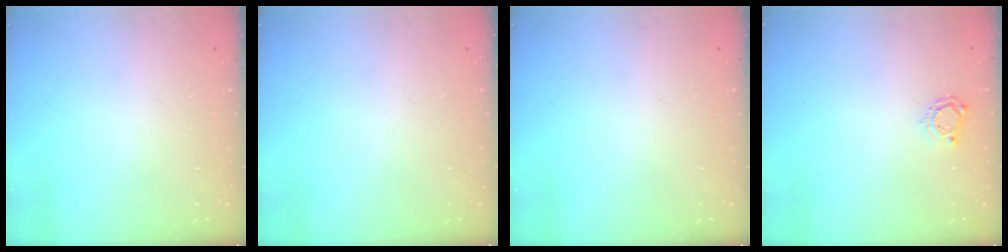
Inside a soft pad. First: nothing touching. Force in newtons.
{"total": 0.0}
{"total": 0.0}
{"total": 4.7, "press": 4.6, "slide": 0.5}